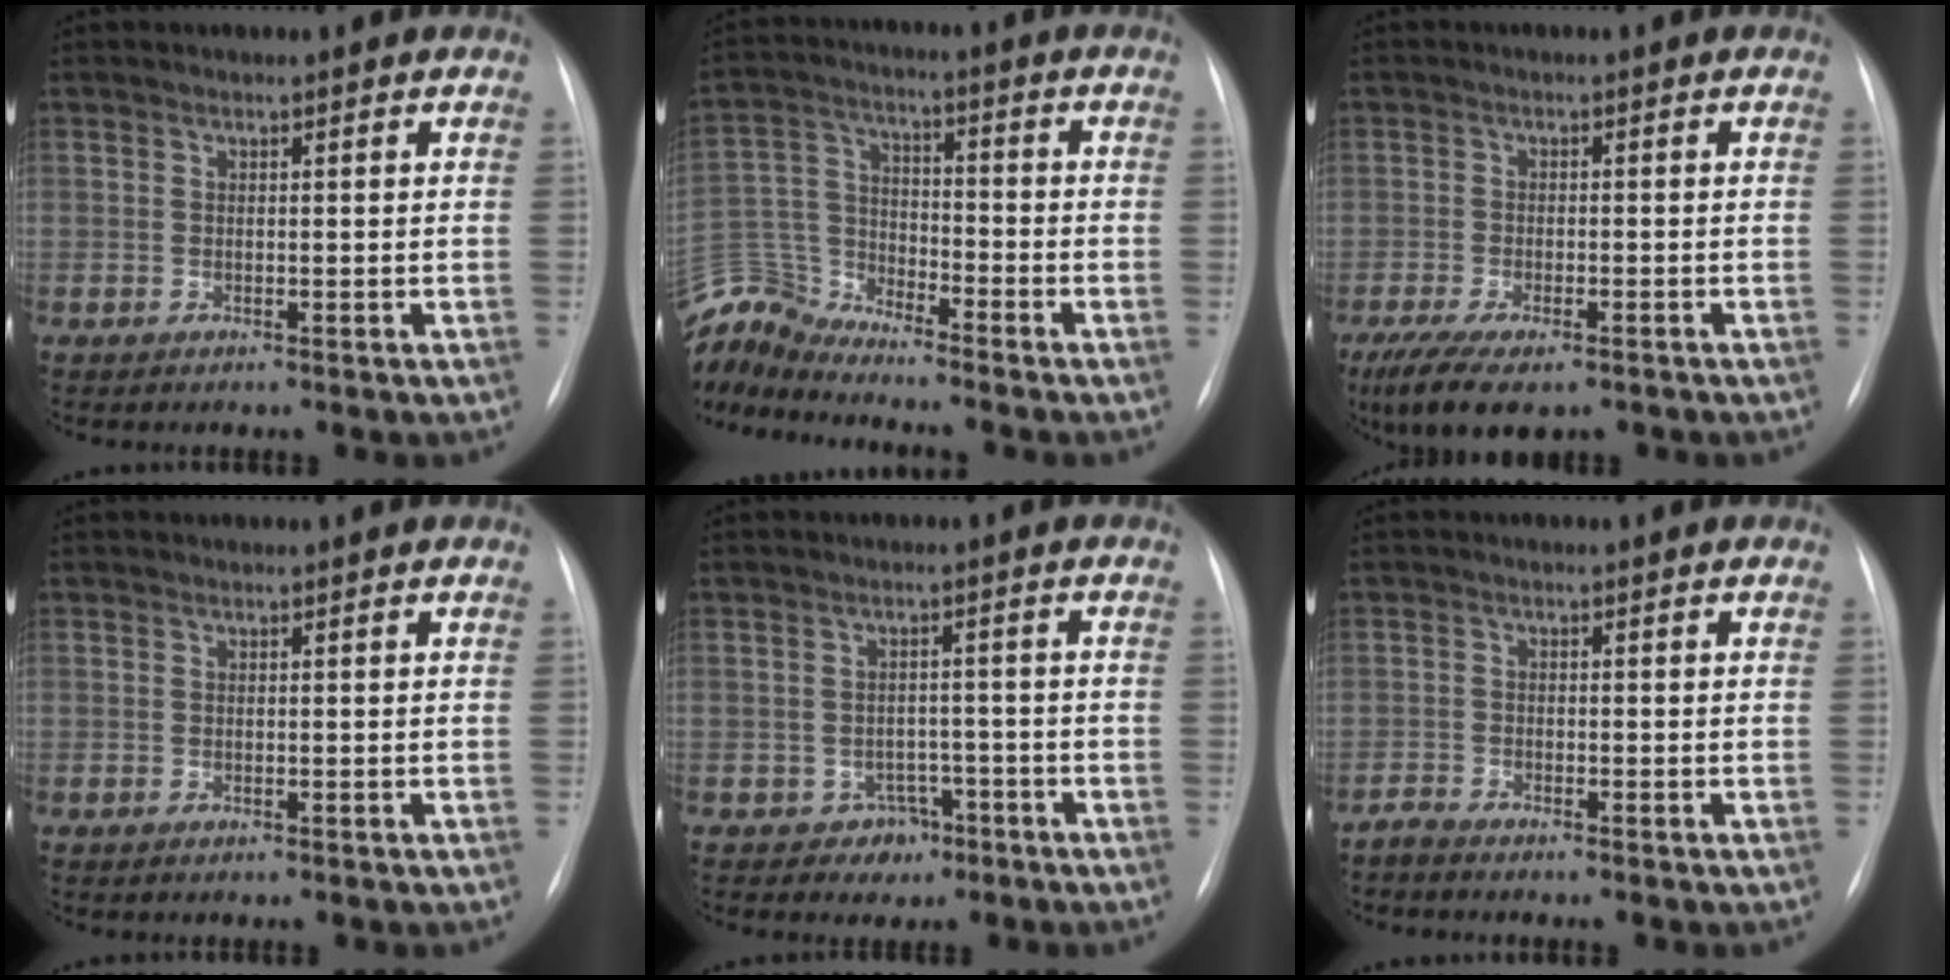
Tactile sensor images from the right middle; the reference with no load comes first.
{"total": 10.9, "force": [-10.9, 0.5, 0.5], "torque": [-0.023, 0.033, -0.218]}
{"total": 9.9, "force": [-6.9, 3.6, 6.3], "torque": [-0.109, -0.019, -0.106]}
{"total": 0.0}
{"total": 3.6, "force": [-2.0, 2.9, 0.4], "torque": [0.004, 0.015, -0.020]}
{"total": 1.4, "force": [-1.4, 0.0, 0.0], "torque": [0.003, -0.004, -0.029]}